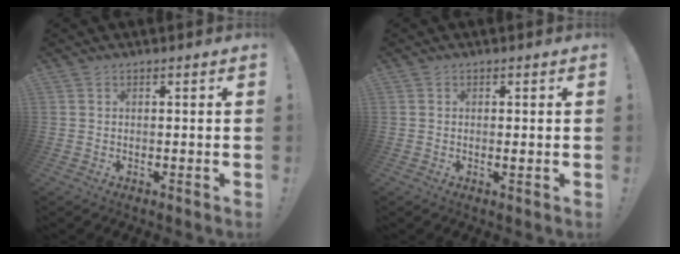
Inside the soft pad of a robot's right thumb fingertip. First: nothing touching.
{"total": 0.9, "force": [0.2, 0.0, 0.8], "torque": [-0.008, -0.006, 0.002]}